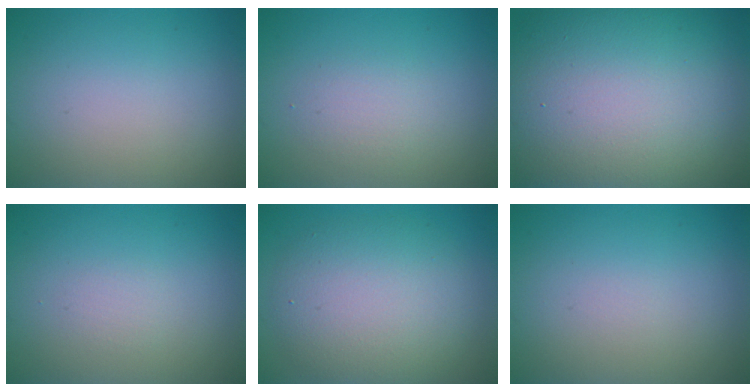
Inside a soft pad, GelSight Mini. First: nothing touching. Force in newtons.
{"total": 1.8, "press": 1.8, "slide": 0.1}
{"total": 18.7, "press": 18.7, "slide": 1.1}
{"total": 0.7, "press": 0.7, "slide": 0.1}
{"total": 6.7, "press": 6.7, "slide": 0.3}
{"total": 0.0}